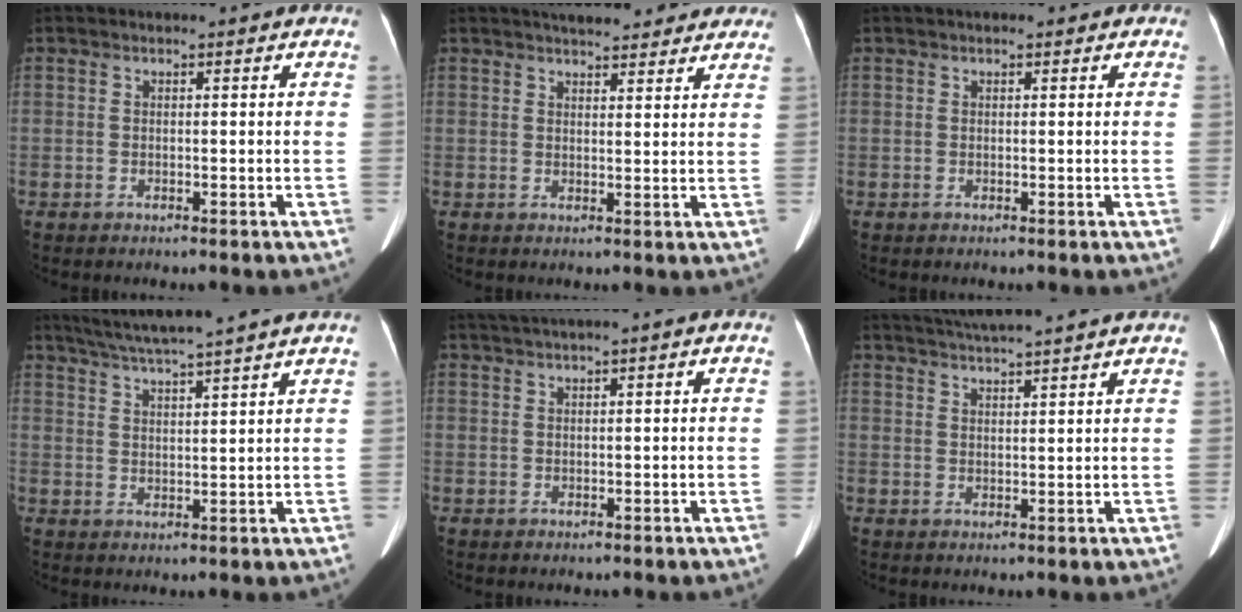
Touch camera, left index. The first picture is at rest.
{"total": 11.6, "force": [10.1, 3.2, 4.7], "torque": [-0.043, 0.021, 0.116]}
{"total": 1.8, "force": [1.1, 1.0, 1.1], "torque": [-0.016, 0.016, 0.010]}
{"total": 10.0, "force": [8.5, -1.9, 4.9], "torque": [-0.085, 0.016, 0.130]}
{"total": 2.3, "force": [1.4, -0.1, 1.8], "torque": [-0.042, 0.021, 0.035]}
{"total": 8.3, "force": [7.5, -1.4, 3.5], "torque": [-0.059, 0.021, 0.112]}